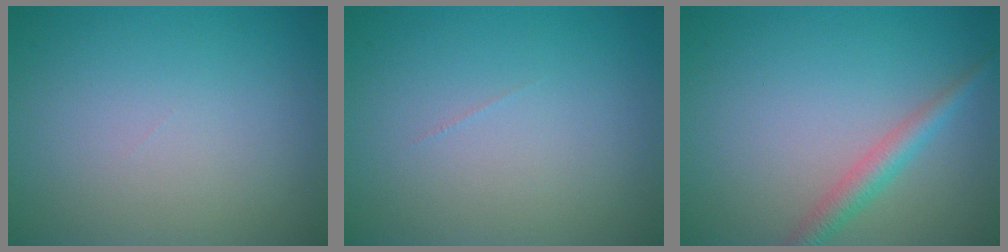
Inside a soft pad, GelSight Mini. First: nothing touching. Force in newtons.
{"total": 0.0}
{"total": 2.3, "press": 2.3, "slide": 0.1}